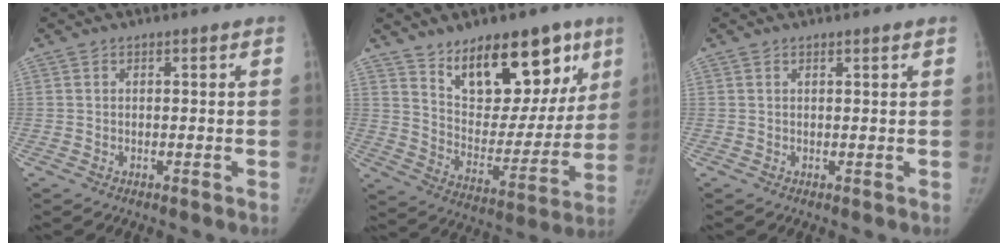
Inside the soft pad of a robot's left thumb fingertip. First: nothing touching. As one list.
[{"total": 21.0, "force": [12.5, 10.8, 13.0], "torque": [-0.125, -0.065, 0.204]}, {"total": 0.7, "force": [0.6, -0.1, 0.4], "torque": [-0.012, -0.004, 0.012]}]